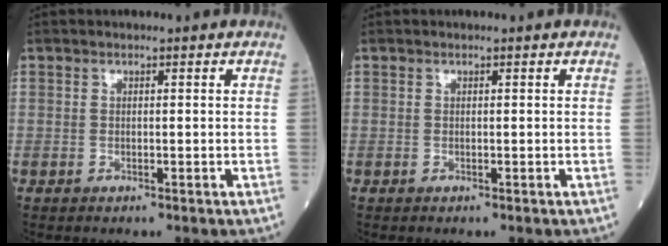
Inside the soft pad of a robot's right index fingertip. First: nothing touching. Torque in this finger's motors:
{"motor_torque": [0.00, 0.00, 0.01, 0.00]}